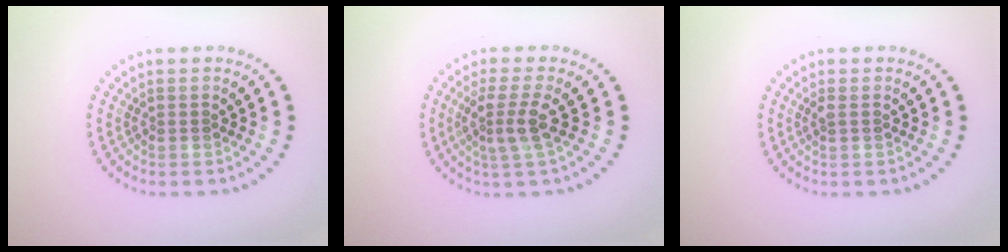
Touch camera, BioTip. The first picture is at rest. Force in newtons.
{"total": 2.9, "press": 2.3, "slide": 1.8}
{"total": 0.6, "press": 0.6, "slide": 0.2}